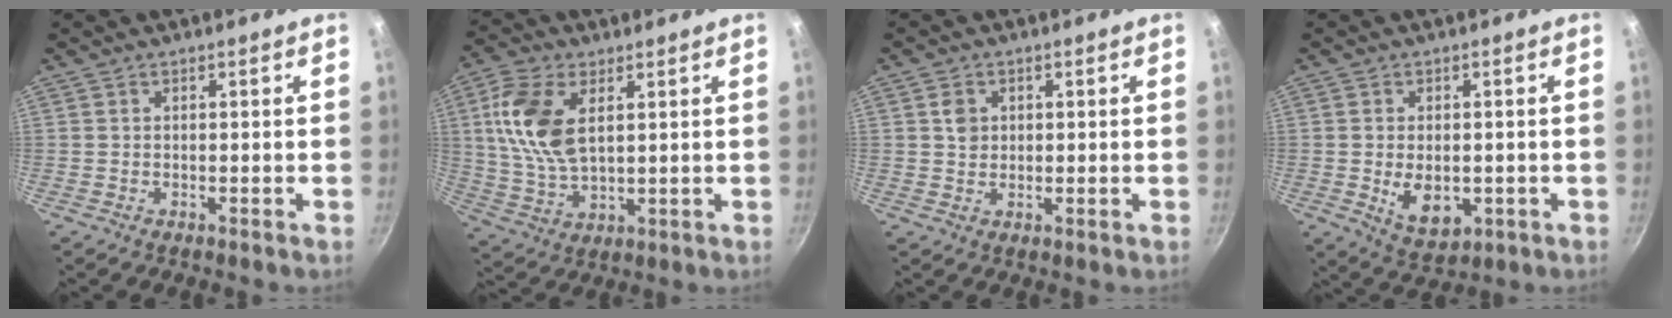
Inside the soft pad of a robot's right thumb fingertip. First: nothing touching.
{"total": 12.9, "force": [3.6, 7.0, 10.1], "torque": [-0.199, -0.008, 0.074]}
{"total": 3.1, "force": [0.8, 2.6, 1.5], "torque": [-0.014, 0.001, 0.012]}
{"total": 7.5, "force": [-1.1, 4.8, 5.6], "torque": [-0.078, -0.009, -0.002]}